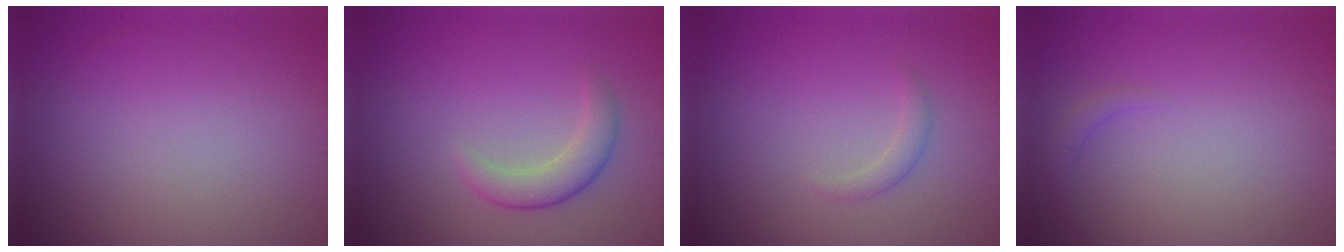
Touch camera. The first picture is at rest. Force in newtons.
{"total": 2.7, "press": 2.7, "slide": 0.1}
{"total": 1.1, "press": 1.1, "slide": 0.0}
{"total": 1.0, "press": 1.0, "slide": 0.2}